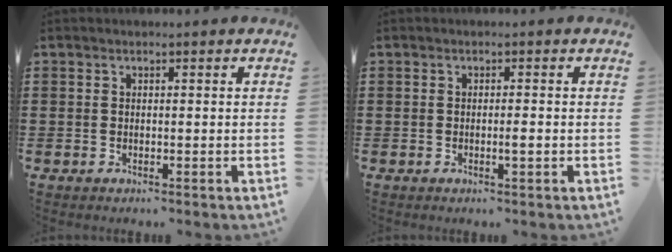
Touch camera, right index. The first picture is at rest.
{"total": 1.5, "force": [-0.4, 0.0, 1.4], "torque": [-0.023, -0.005, -0.008]}